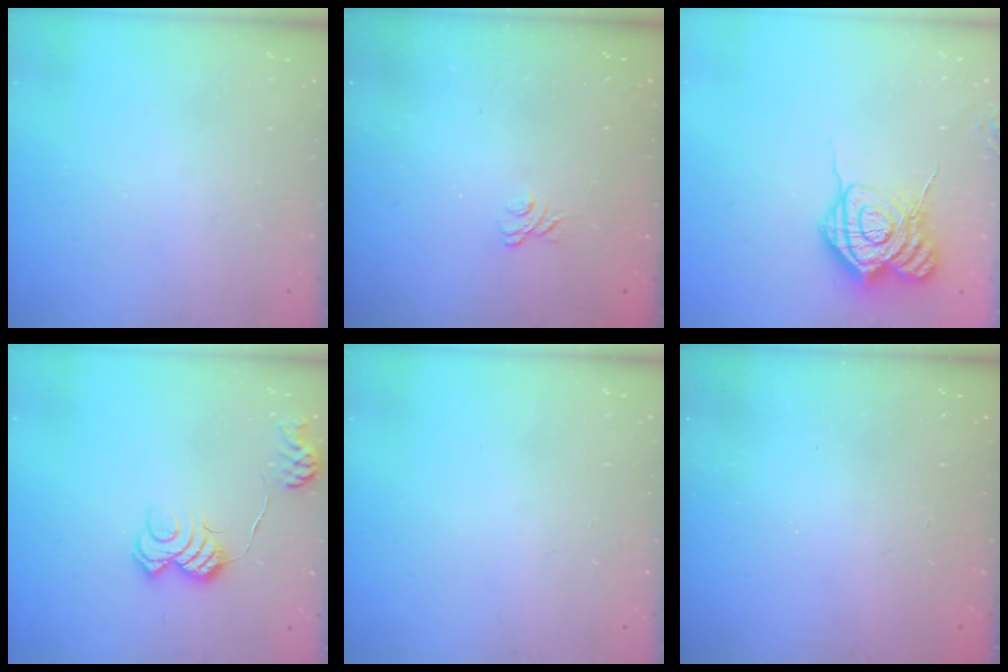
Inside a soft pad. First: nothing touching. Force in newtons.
{"total": 1.9, "press": 1.5, "slide": 1.1}
{"total": 15.5, "press": 15.5, "slide": 1.1}
{"total": 11.1, "press": 11.0, "slide": 1.0}
{"total": 0.0}
{"total": 2.5, "press": 2.4, "slide": 0.8}